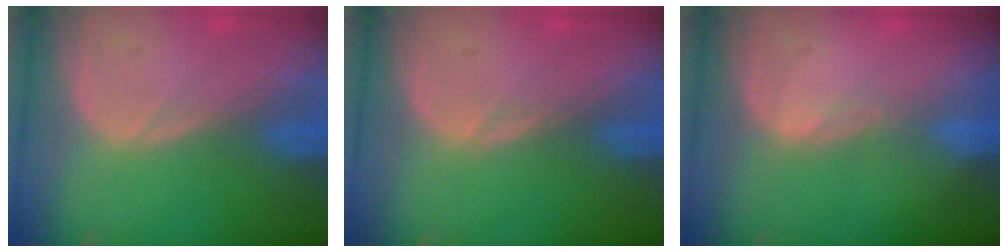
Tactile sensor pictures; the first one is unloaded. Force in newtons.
{"total": 0.8, "press": 0.6, "slide": 0.6}
{"total": 1.0, "press": 0.7, "slide": 0.7}